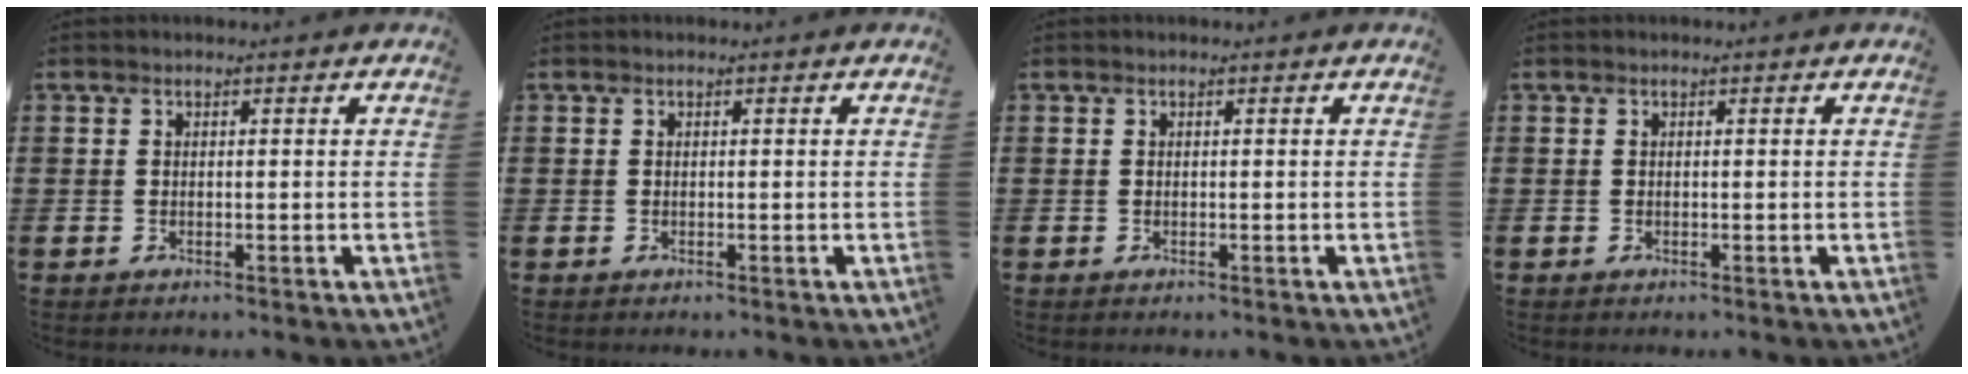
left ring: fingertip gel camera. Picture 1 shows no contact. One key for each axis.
{"total": 0.0}
{"total": 0.0}
{"total": 0.0}